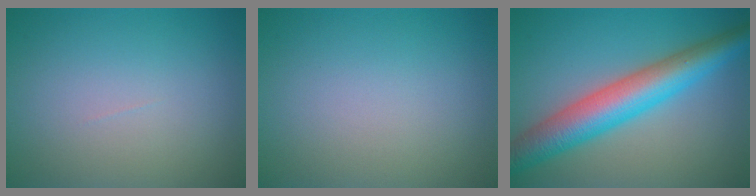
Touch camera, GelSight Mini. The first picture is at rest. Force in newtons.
{"total": 0.0}
{"total": 7.8, "press": 7.8, "slide": 0.2}